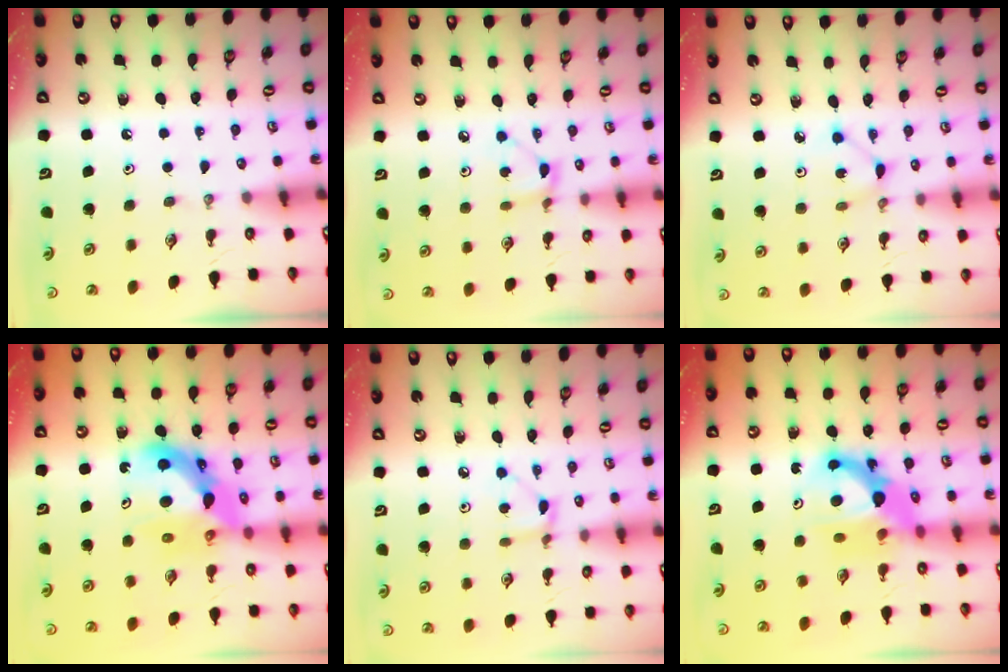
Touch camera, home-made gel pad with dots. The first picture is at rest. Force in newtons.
{"total": 2.6, "press": 2.6, "slide": 0.3}
{"total": 2.0, "press": 2.0, "slide": 0.2}
{"total": 12.7, "press": 12.6, "slide": 1.1}
{"total": 3.9, "press": 3.8, "slide": 0.4}
{"total": 11.1, "press": 11.0, "slide": 0.9}